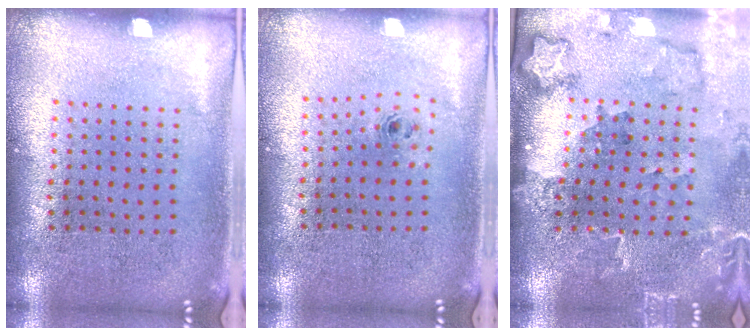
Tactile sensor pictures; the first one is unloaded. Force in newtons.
{"total": 0.7, "press": 0.4, "slide": 0.6}
{"total": 1.8, "press": 1.8, "slide": 0.3}